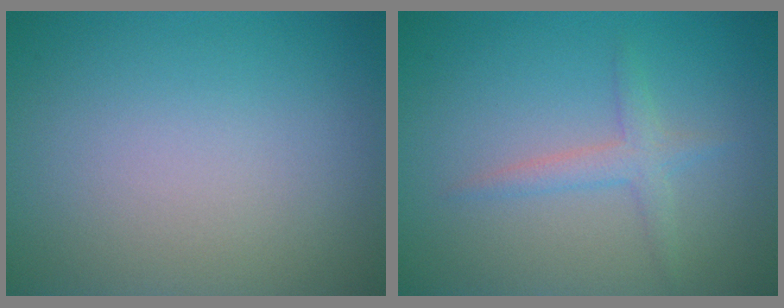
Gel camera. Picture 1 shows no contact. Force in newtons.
{"total": 2.0, "press": 2.0, "slide": 0.1}